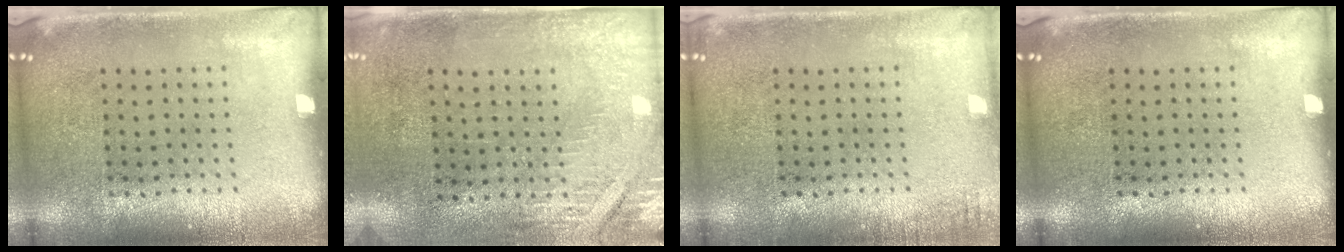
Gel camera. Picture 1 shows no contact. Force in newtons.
{"total": 2.8, "press": 2.4, "slide": 1.4}
{"total": 1.0, "press": 1.0, "slide": 0.1}
{"total": 0.0}